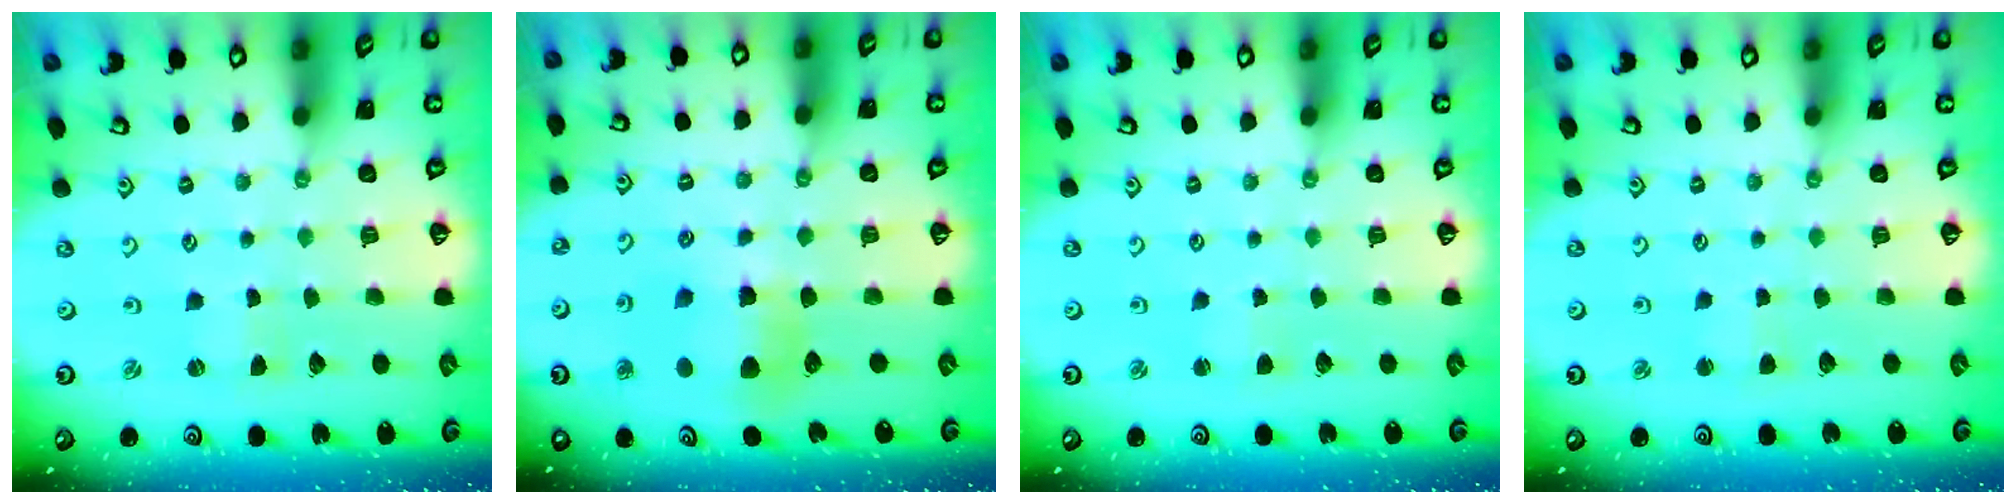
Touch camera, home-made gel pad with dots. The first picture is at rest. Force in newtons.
{"total": 8.6, "press": 8.6, "slide": 1.0}
{"total": 2.0, "press": 2.0, "slide": 0.3}
{"total": 1.9, "press": 1.9, "slide": 0.3}